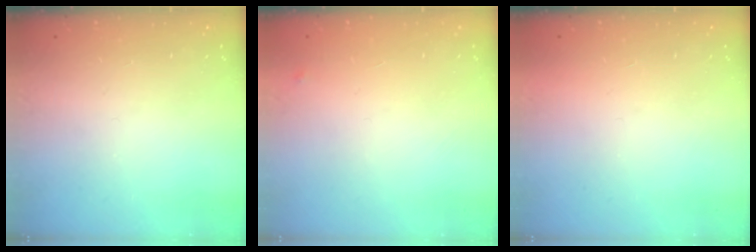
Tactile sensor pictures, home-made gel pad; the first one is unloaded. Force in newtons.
{"total": 2.5, "press": 2.4, "slide": 0.4}
{"total": 1.5, "press": 1.5, "slide": 0.1}